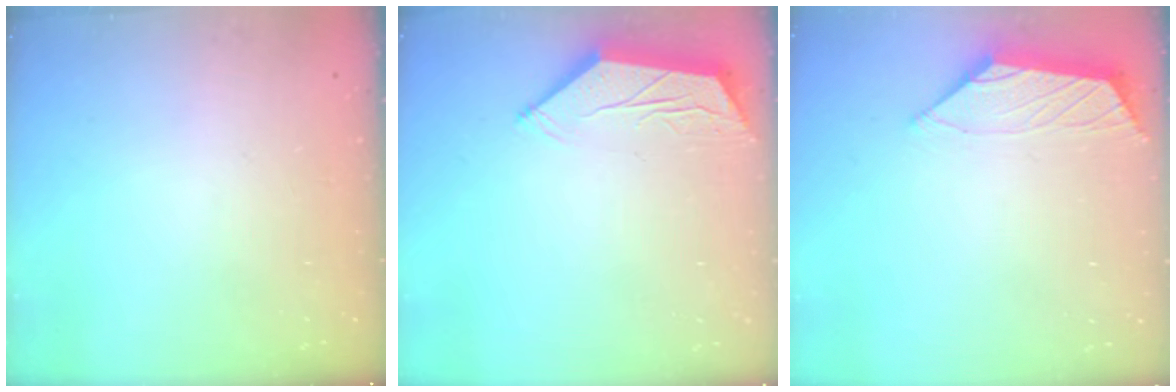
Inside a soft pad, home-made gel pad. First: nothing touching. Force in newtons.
{"total": 4.2, "press": 4.1, "slide": 0.3}
{"total": 0.9, "press": 0.8, "slide": 0.4}